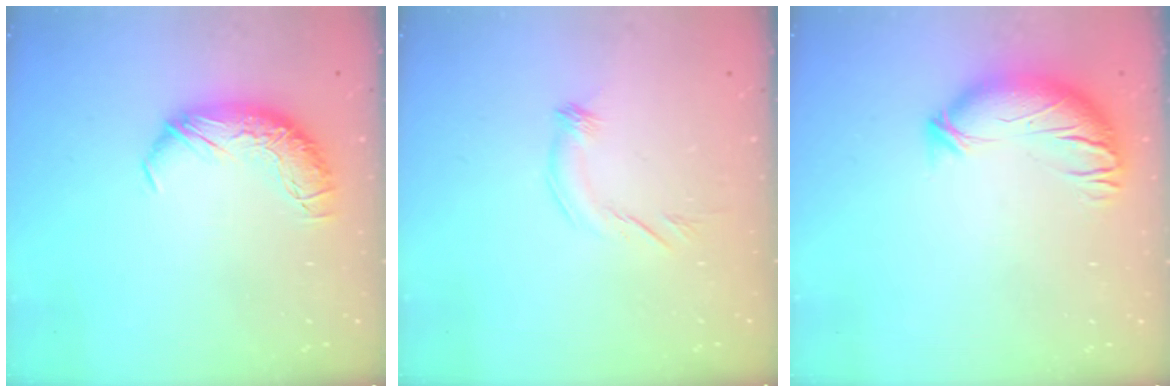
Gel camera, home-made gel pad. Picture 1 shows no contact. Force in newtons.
{"total": 4.5, "press": 4.3, "slide": 1.2}
{"total": 3.6, "press": 2.7, "slide": 2.5}